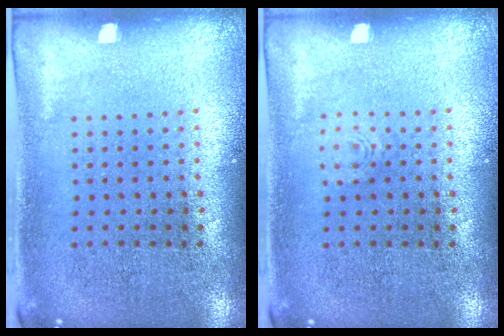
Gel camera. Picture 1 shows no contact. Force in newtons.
{"total": 0.7, "press": 0.6, "slide": 0.2}